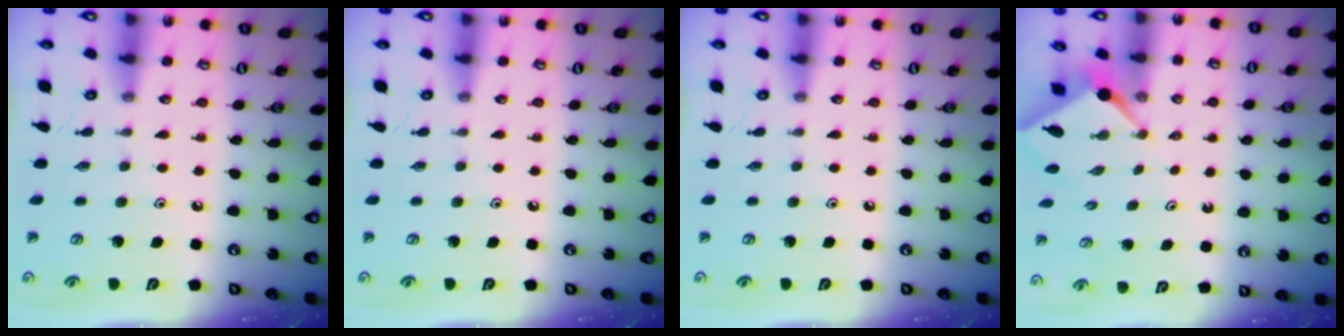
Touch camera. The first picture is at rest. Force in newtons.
{"total": 0.0}
{"total": 0.0}
{"total": 2.5, "press": 2.5, "slide": 0.2}